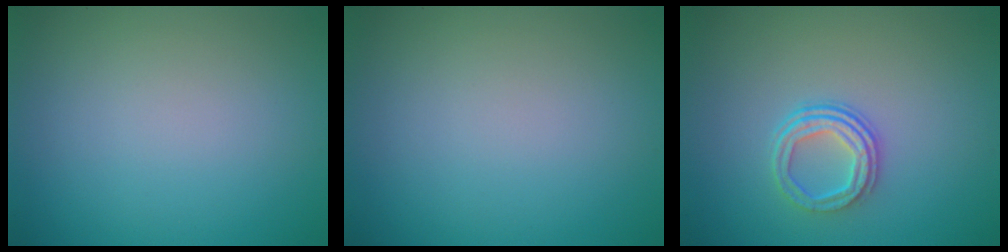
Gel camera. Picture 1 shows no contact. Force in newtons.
{"total": 0.0}
{"total": 3.0, "press": 2.3, "slide": 1.9}